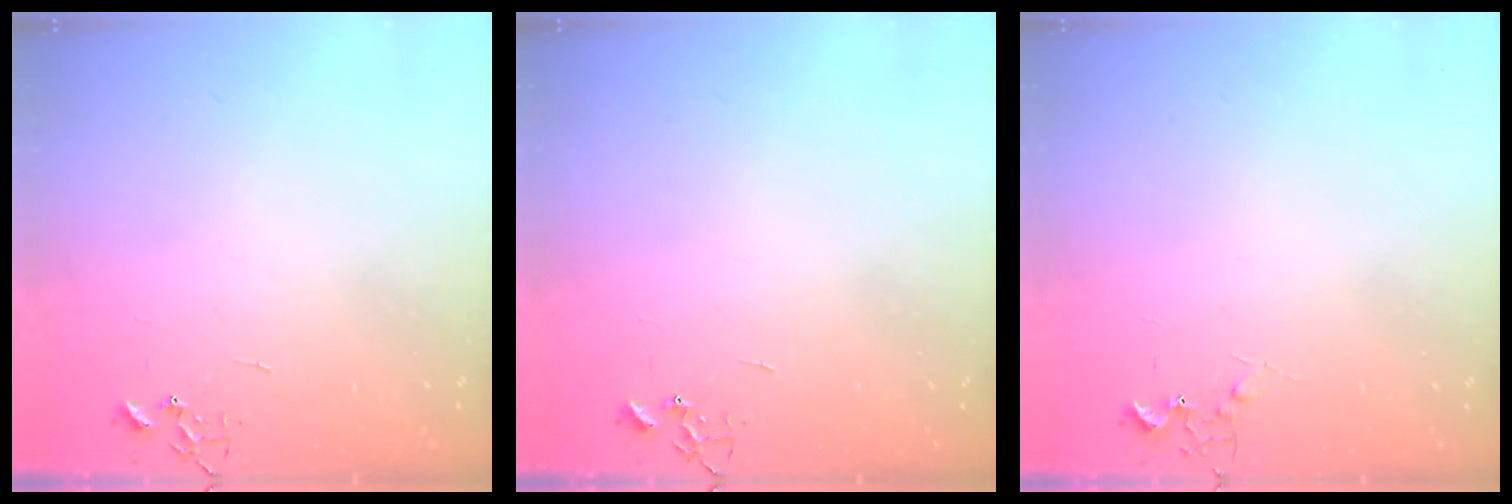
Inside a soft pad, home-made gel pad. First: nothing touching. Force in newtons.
{"total": 0.0}
{"total": 6.6, "press": 6.6, "slide": 0.8}